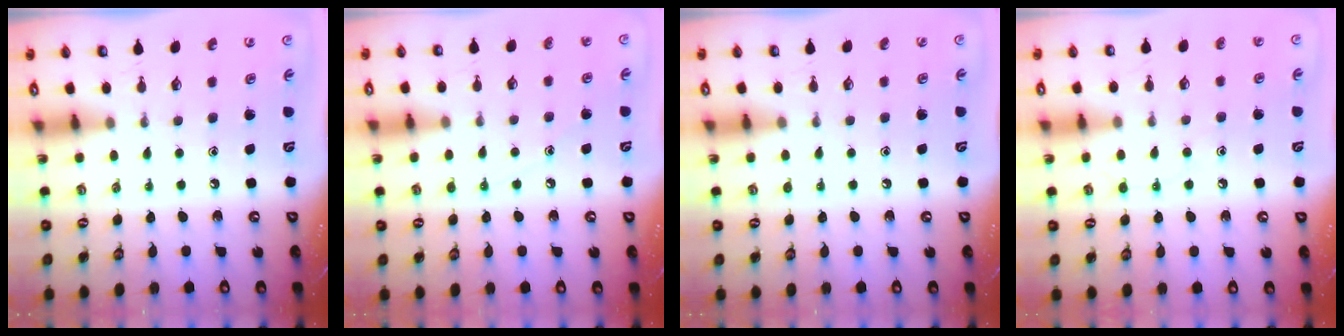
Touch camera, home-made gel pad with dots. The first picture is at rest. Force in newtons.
{"total": 6.5, "press": 6.4, "slide": 0.8}
{"total": 2.9, "press": 2.8, "slide": 0.4}
{"total": 7.4, "press": 7.4, "slide": 0.6}